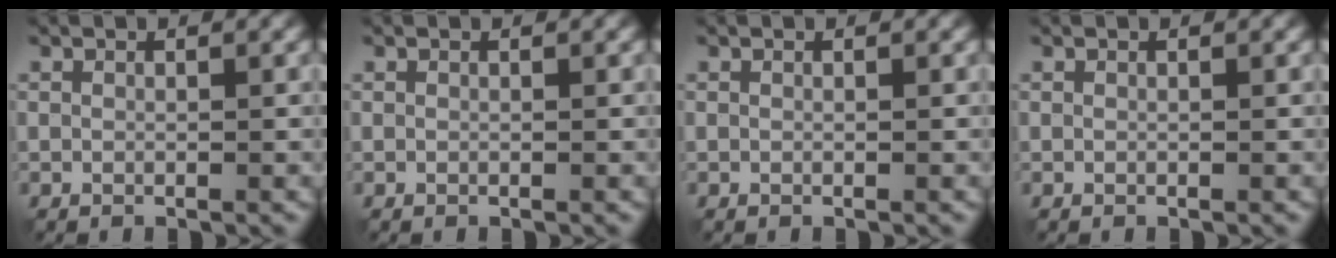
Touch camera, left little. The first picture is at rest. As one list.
[{"total": 0.0}, {"total": 0.0}, {"total": 0.0}]